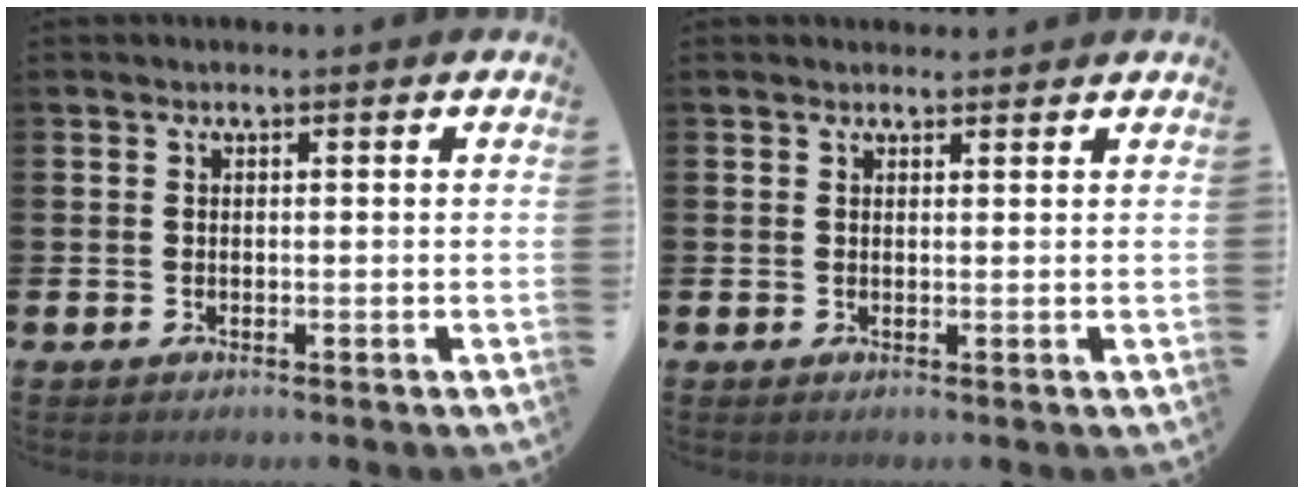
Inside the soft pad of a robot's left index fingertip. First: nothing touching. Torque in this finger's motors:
{"motor_torque": [0.53, -0.91, 0.01, 0.00]}